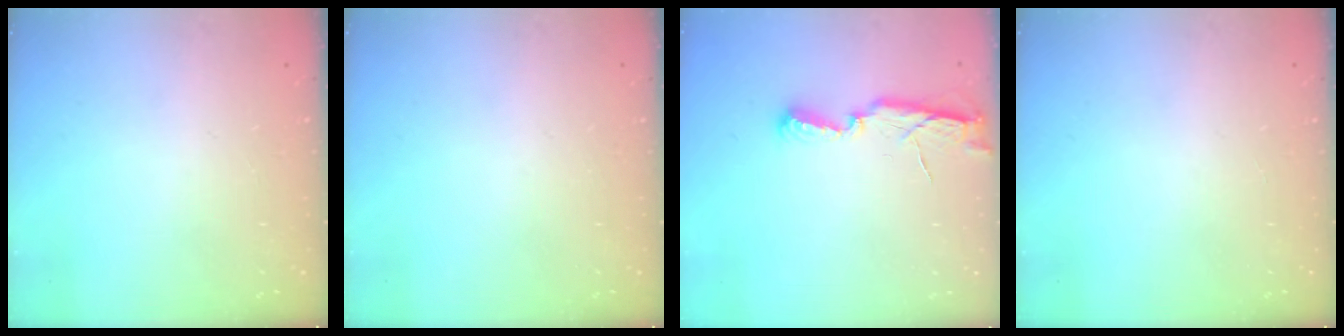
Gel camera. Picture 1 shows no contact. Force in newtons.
{"total": 0.0}
{"total": 6.6, "press": 6.6, "slide": 0.4}
{"total": 0.0}